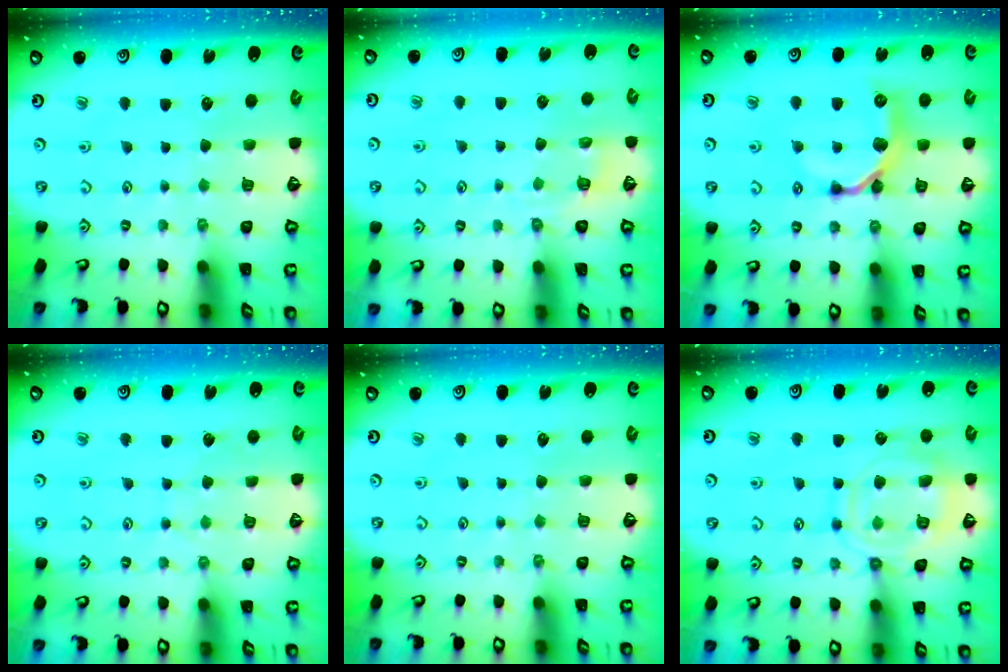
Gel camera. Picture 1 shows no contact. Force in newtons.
{"total": 2.1, "press": 1.0, "slide": 1.9}
{"total": 10.8, "press": 10.8, "slide": 0.5}
{"total": 3.1, "press": 3.1, "slide": 0.4}
{"total": 0.0}
{"total": 12.4, "press": 12.3, "slide": 1.3}